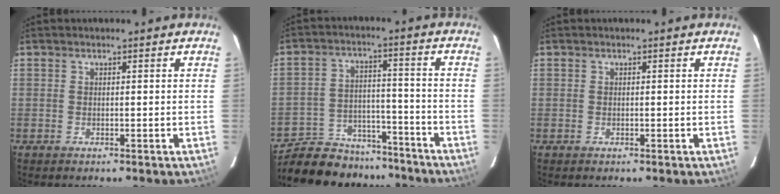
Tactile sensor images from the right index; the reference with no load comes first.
{"total": 17.5, "force": [-15.2, 7.4, 4.6], "torque": [-0.116, 0.032, -0.214]}
{"total": 0.0}